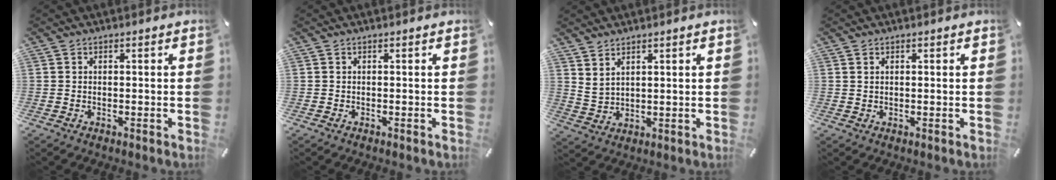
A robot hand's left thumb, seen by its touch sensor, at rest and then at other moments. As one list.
[{"total": 0.0}, {"total": 3.0, "force": [2.8, 1.1, 0.5], "torque": [-0.016, -0.012, 0.054]}, {"total": 0.6, "force": [0.4, 0.3, 0.4], "torque": [-0.007, 0.001, 0.006]}]